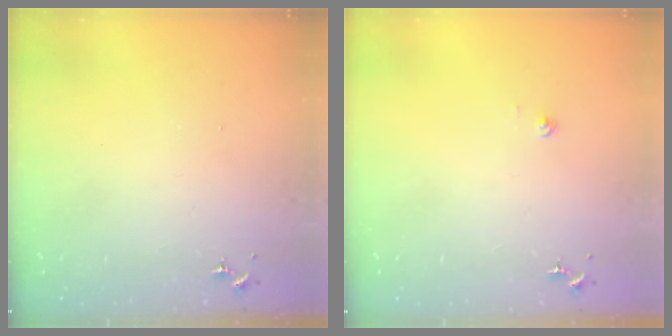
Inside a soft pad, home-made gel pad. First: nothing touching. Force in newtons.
{"total": 1.9, "press": 1.9, "slide": 0.1}